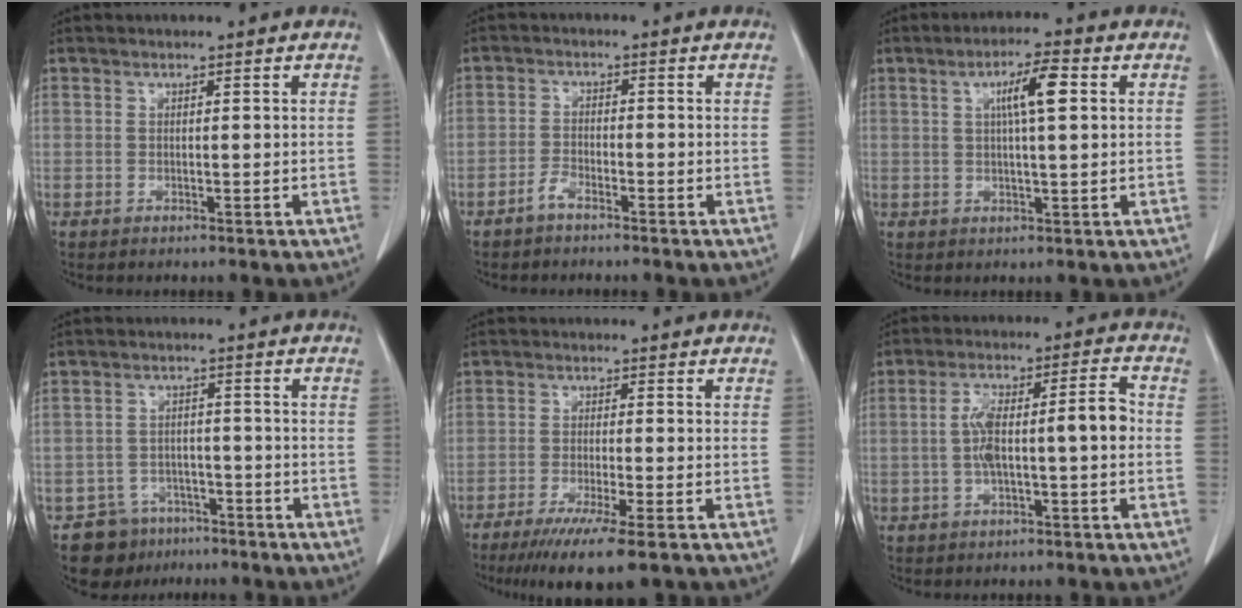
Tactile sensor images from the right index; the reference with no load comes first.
{"total": 2.0, "force": [-1.7, 0.6, 1.0], "torque": [-0.019, 0.002, -0.031]}
{"total": 6.2, "force": [1.7, 0.7, 5.9], "torque": [-0.102, 0.008, 0.029]}
{"total": 6.8, "force": [-4.7, 5.0, 0.0], "torque": [0.010, 0.021, -0.066]}
{"total": 9.0, "force": [-6.0, 0.0, 6.6], "torque": [-0.104, -0.023, -0.092]}
{"total": 9.7, "force": [-0.6, 1.9, 9.5], "torque": [-0.169, 0.033, -0.010]}